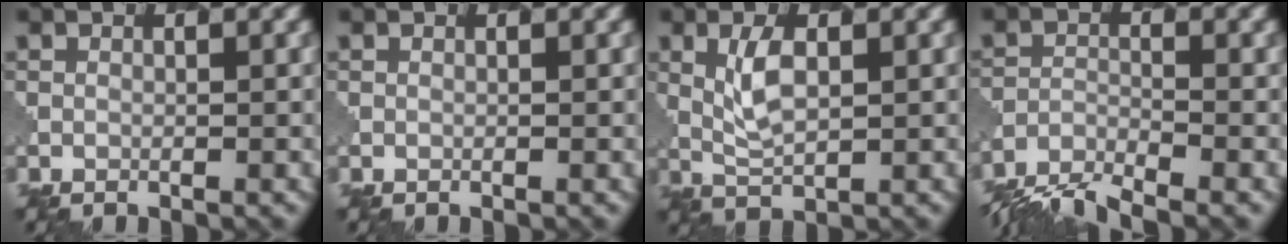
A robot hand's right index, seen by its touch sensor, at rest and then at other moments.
{"total": 0.0}
{"total": 3.1, "force": [1.3, 1.2, 2.6], "torque": [-0.058, 0.000, 0.027]}
{"total": 5.8, "force": [-5.4, 1.0, 1.9], "torque": [-0.042, -0.009, -0.100]}